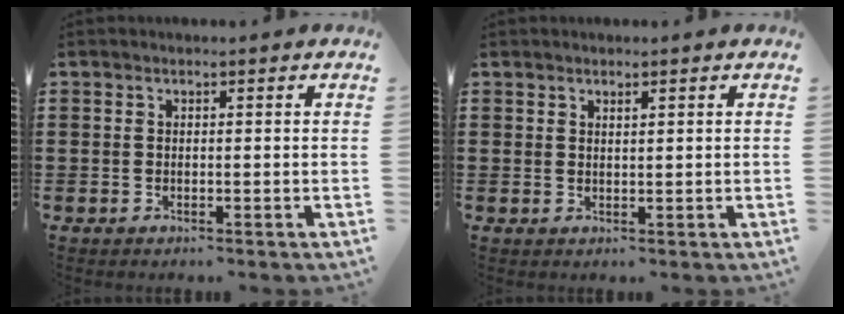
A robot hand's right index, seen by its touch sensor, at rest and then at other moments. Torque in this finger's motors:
{"motor_torque": [-0.25, -0.34, -0.05, -0.01]}